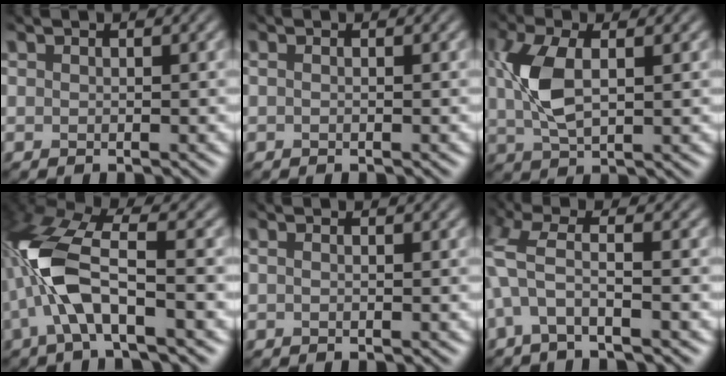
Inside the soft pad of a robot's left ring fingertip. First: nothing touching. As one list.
[{"total": 0.0}, {"total": 5.0, "force": [0.3, 2.3, 4.5], "torque": [-0.105, 0.004, 0.008]}, {"total": 7.6, "force": [-2.6, 2.5, 6.7], "torque": [-0.160, 0.013, -0.061]}, {"total": 0.0}, {"total": 4.0, "force": [-1.5, 0.7, 3.7], "torque": [-0.087, 0.006, -0.040]}]